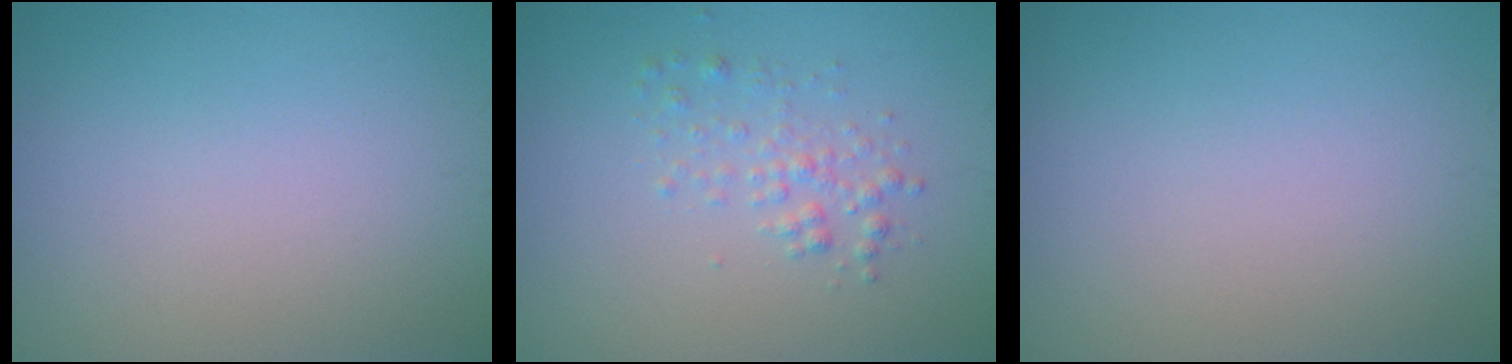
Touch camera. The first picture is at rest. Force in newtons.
{"total": 1.8, "press": 1.8, "slide": 0.0}
{"total": 0.0}